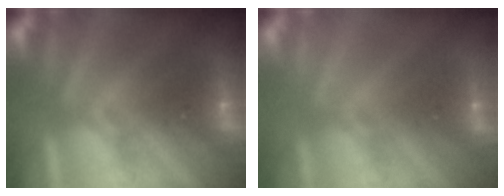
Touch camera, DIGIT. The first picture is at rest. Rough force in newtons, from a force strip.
{"total": 2.9}